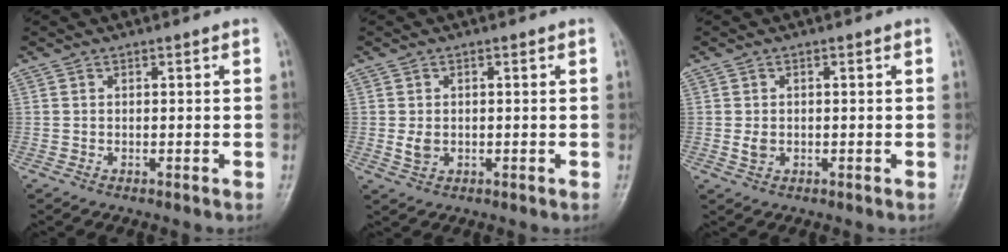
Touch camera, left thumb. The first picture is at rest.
{"total": 2.4, "force": [-0.3, 1.9, 1.6], "torque": [-0.021, 0.000, -0.003]}
{"total": 2.0, "force": [-0.4, 1.5, 1.2], "torque": [-0.015, 0.002, -0.005]}